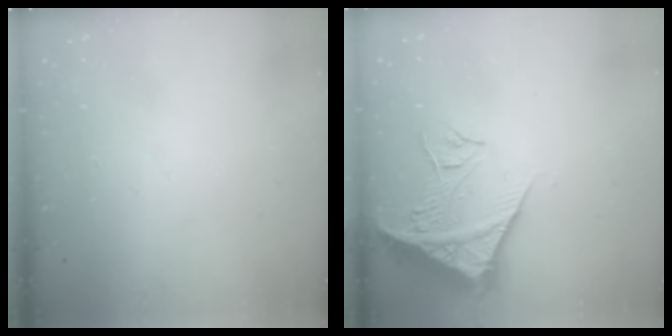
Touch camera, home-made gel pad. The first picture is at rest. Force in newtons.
{"total": 13.5, "press": 13.4, "slide": 1.8}